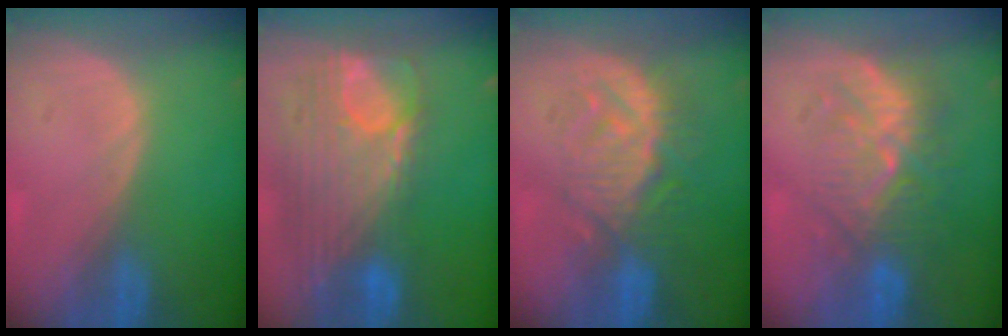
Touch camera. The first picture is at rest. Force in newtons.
{"total": 12.3, "press": 10.4, "slide": 6.5}
{"total": 9.2, "press": 8.6, "slide": 3.2}
{"total": 9.1, "press": 8.8, "slide": 2.3}